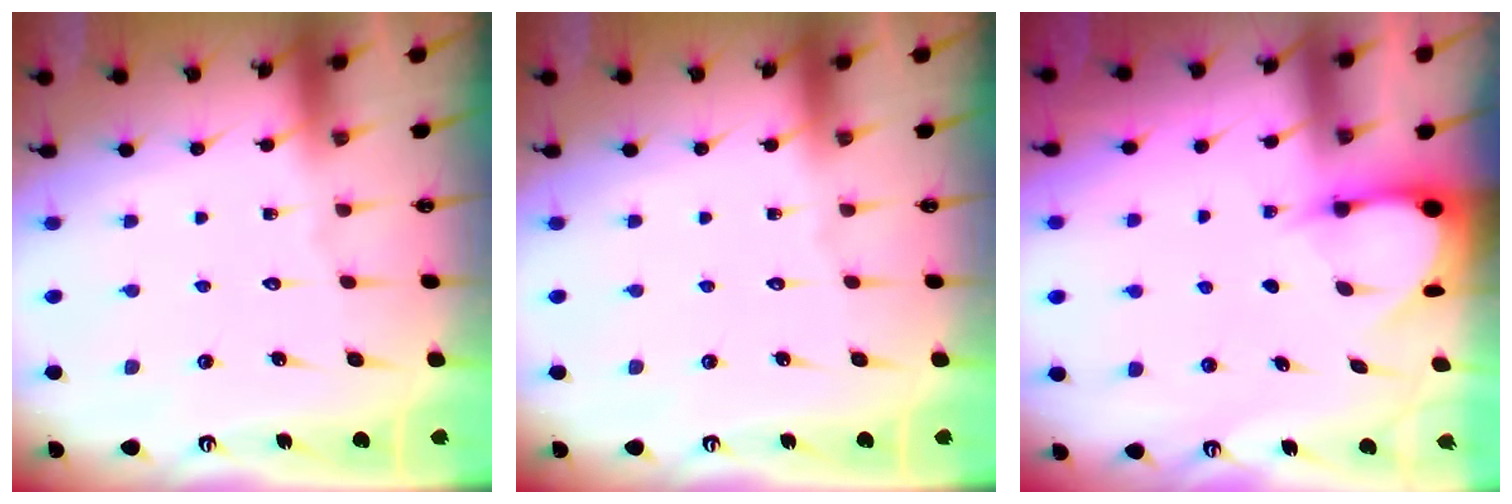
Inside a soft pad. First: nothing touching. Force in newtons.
{"total": 0.0}
{"total": 3.5, "press": 3.5, "slide": 0.4}